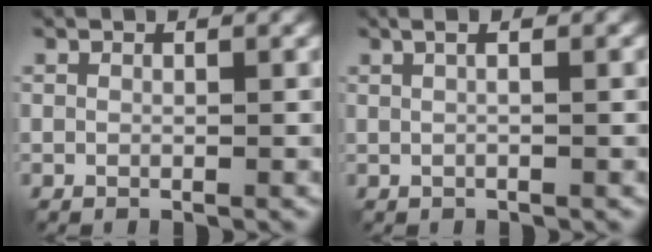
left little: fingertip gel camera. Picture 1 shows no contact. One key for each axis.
{"total": 3.4, "fx": 1.2, "fy": 1.5, "fz": 2.8, "tx": -0.023, "ty": 0.021, "tz": -0.005}